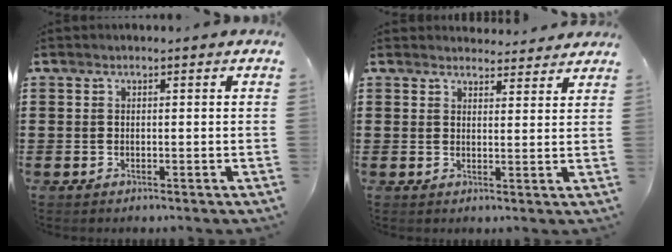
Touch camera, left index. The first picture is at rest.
{"total": 3.2, "force": [3.1, 0.6, 0.1], "torque": [-0.003, -0.014, 0.057]}